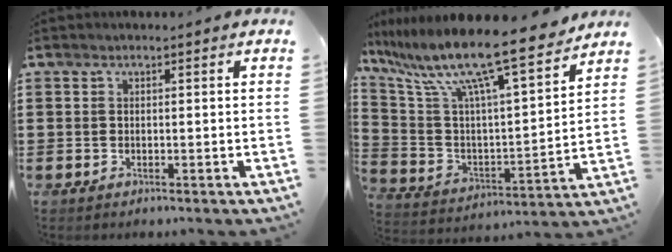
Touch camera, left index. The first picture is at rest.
{"total": 12.7, "force": [10.1, 0.4, 7.6], "torque": [-0.186, -0.072, 0.168]}